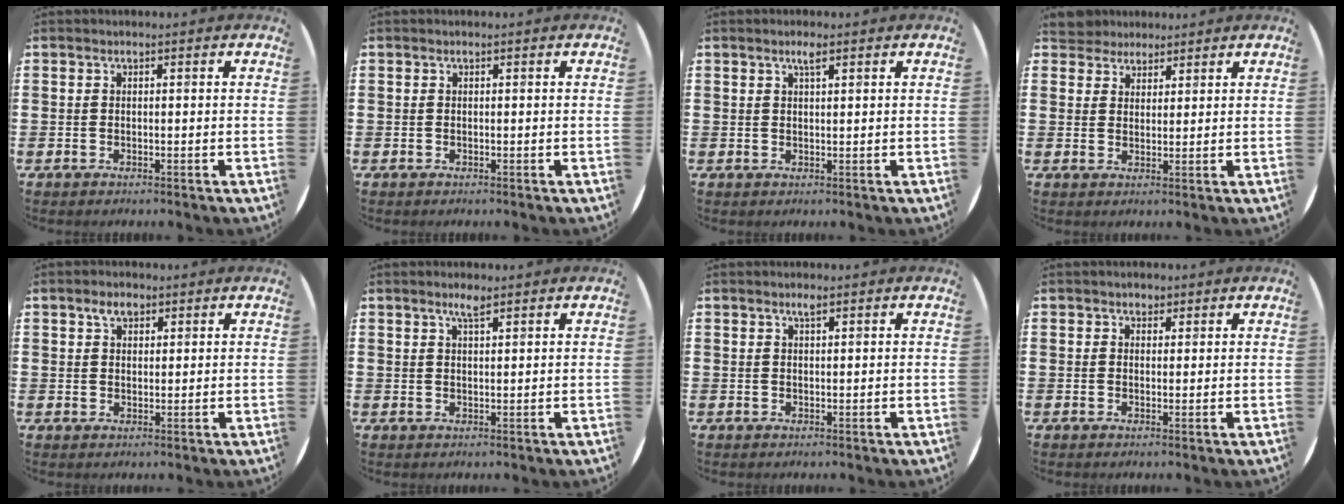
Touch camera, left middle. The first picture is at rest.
{"total": 0.0}
{"total": 1.6, "force": [1.1, 0.2, 1.1], "torque": [-0.024, 0.003, 0.020]}
{"total": 3.7, "force": [3.4, 1.4, -0.1], "torque": [-0.011, 0.001, 0.068]}
{"total": 2.6, "force": [1.8, 1.6, 1.1], "torque": [-0.008, -0.001, 0.031]}
{"total": 2.3, "force": [1.8, 0.3, 1.5], "torque": [-0.031, 0.003, 0.031]}
{"total": 1.1, "force": [0.9, 0.1, 0.6], "torque": [-0.014, -0.001, 0.016]}
{"total": 1.2, "force": [1.0, 0.6, 0.1], "torque": [-0.003, 0.003, 0.019]}